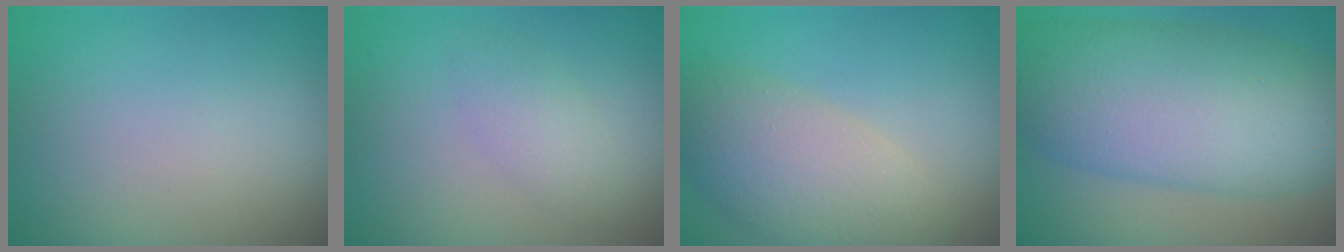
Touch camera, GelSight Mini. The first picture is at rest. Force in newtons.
{"total": 2.0, "press": 2.0, "slide": 0.2}
{"total": 6.5, "press": 6.5, "slide": 0.4}
{"total": 10.5, "press": 10.5, "slide": 0.2}